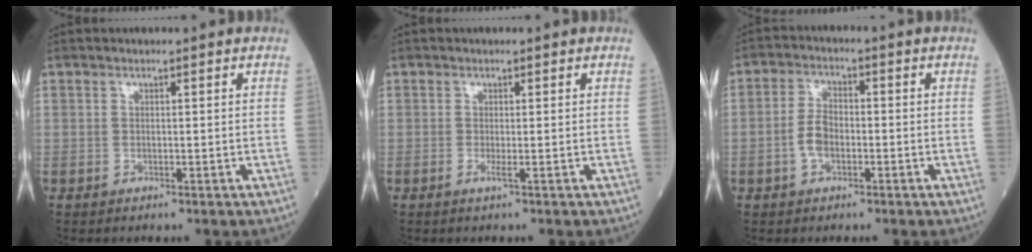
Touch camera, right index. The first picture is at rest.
{"total": 1.1, "force": [-0.5, 0.2, 0.9], "torque": [-0.022, -0.003, -0.008]}
{"total": 4.9, "force": [-1.5, 3.0, 3.6], "torque": [-0.087, 0.013, -0.030]}